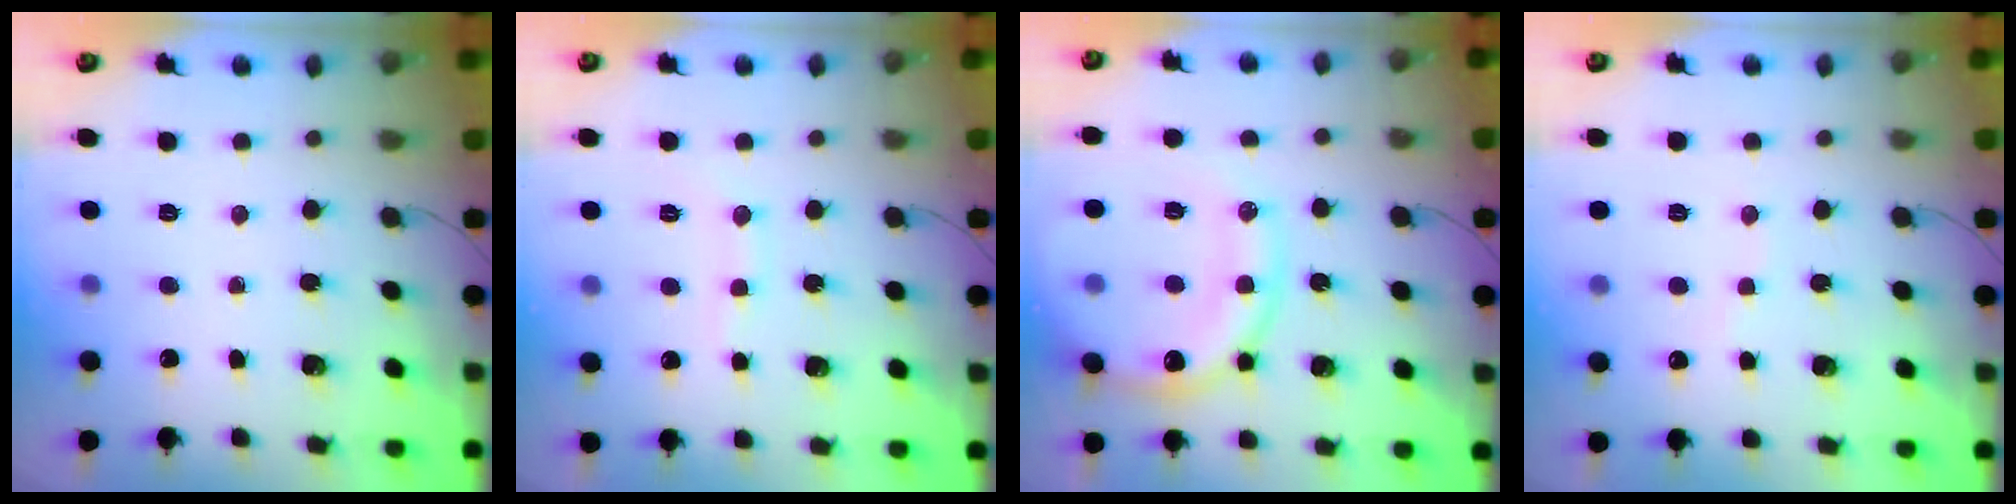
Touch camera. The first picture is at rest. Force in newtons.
{"total": 6.5, "press": 6.4, "slide": 1.4}
{"total": 17.6, "press": 17.3, "slide": 3.2}
{"total": 4.6, "press": 4.4, "slide": 1.1}